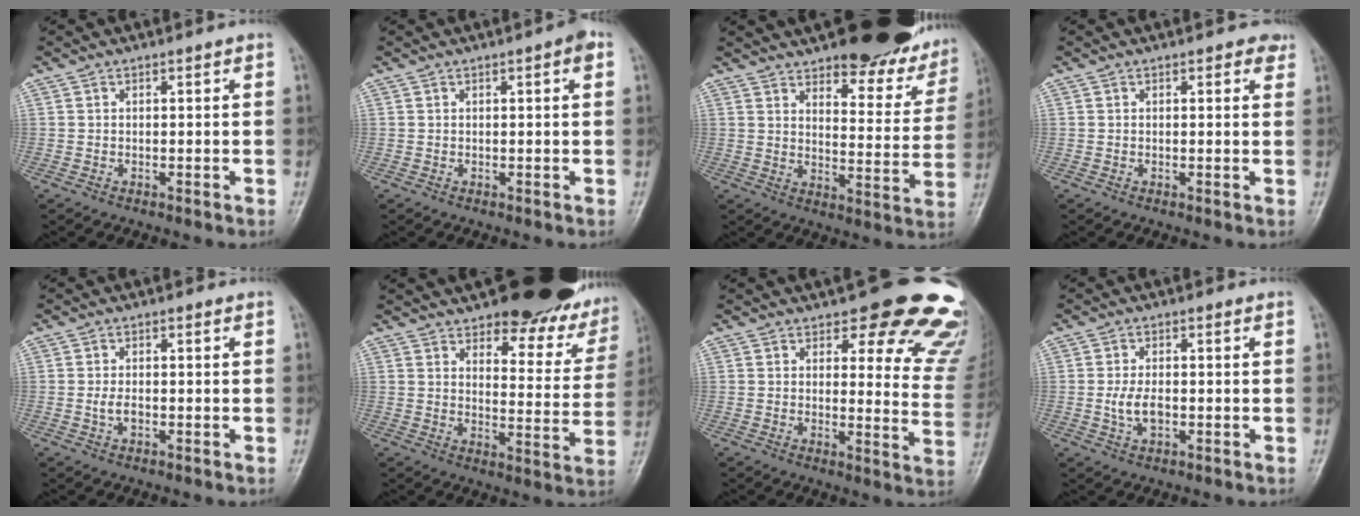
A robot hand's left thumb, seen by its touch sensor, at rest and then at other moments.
{"total": 2.0, "force": [0.7, 0.4, 1.8], "torque": [-0.025, 0.003, 0.006]}
{"total": 22.5, "force": [18.2, 7.9, 10.6], "torque": [-0.100, -0.088, 0.222]}
{"total": 2.0, "force": [1.2, 1.1, 1.2], "torque": [0.002, -0.003, 0.009]}
{"total": 2.1, "force": [-0.4, 1.2, 1.6], "torque": [-0.031, 0.000, -0.009]}
{"total": 21.1, "force": [16.9, 7.9, 9.8], "torque": [-0.079, -0.090, 0.199]}
{"total": 18.1, "force": [13.7, 6.4, 9.9], "torque": [-0.057, -0.084, 0.139]}
{"total": 4.2, "force": [-0.6, 2.3, 3.4], "torque": [-0.067, 0.000, -0.012]}